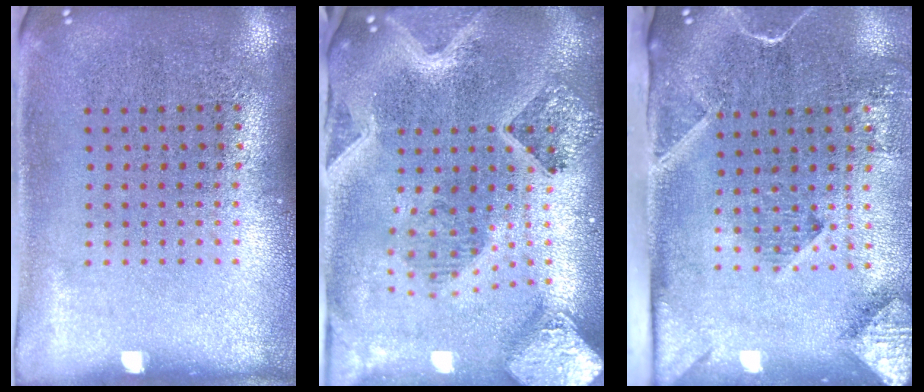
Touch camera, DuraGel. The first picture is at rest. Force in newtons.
{"total": 3.7, "press": 3.1, "slide": 2.2}
{"total": 2.9, "press": 2.1, "slide": 2.0}